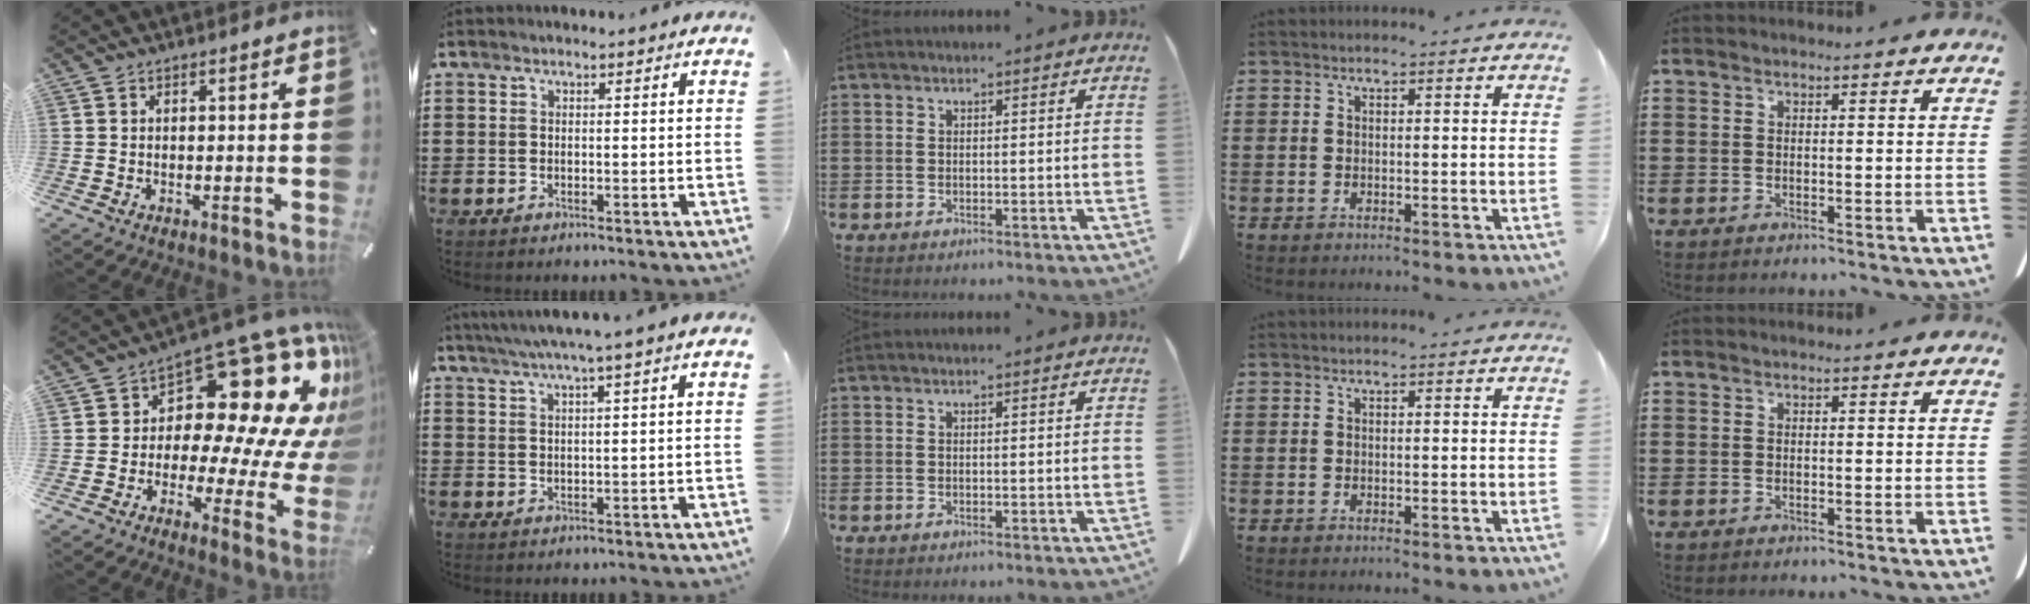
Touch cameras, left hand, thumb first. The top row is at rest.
{"thumb": {"total": 22.1, "force": [9.3, 11.4, 16.5], "torque": [-0.227, -0.094, 0.157]}, "index": {"total": 3.3, "force": [2.0, -0.5, 2.6], "torque": [-0.054, -0.001, 0.032]}}